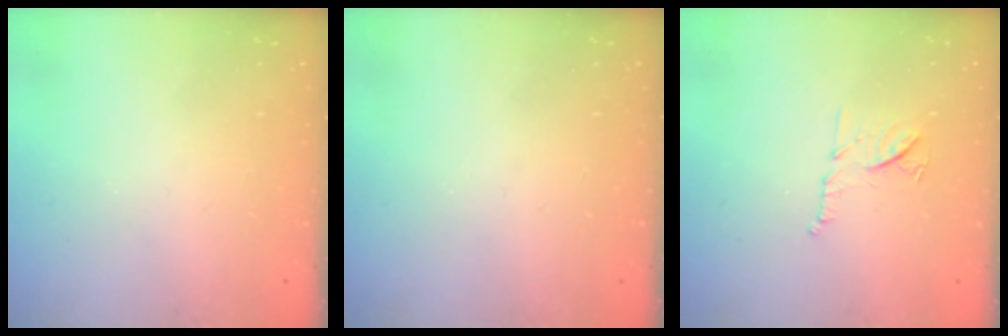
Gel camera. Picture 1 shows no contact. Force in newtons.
{"total": 0.0}
{"total": 9.1, "press": 9.1, "slide": 0.2}